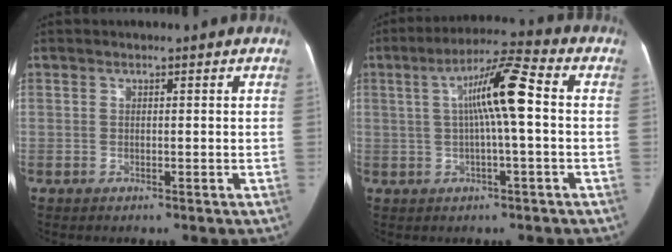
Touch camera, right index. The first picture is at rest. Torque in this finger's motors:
{"motor_torque": [0.85, 0.53, 0.25, 0.11]}